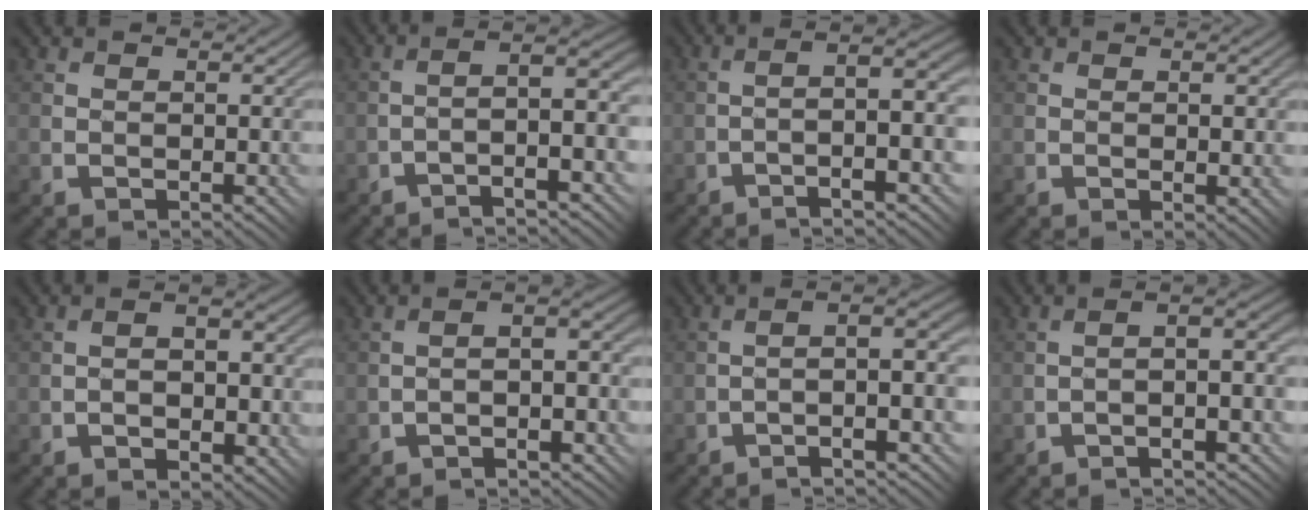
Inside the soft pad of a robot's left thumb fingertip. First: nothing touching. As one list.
[{"total": 6.8, "force": [-2.6, 0.9, 6.2], "torque": [-0.087, 0.027, -0.050]}, {"total": 8.2, "force": [-2.2, 1.0, 7.9], "torque": [-0.111, 0.030, -0.040]}, {"total": 1.5, "force": [0.0, 0.5, 1.4], "torque": [-0.018, -0.004, 0.007]}, {"total": 4.5, "force": [-1.4, 2.4, 3.6], "torque": [-0.051, 0.000, -0.017]}, {"total": 4.4, "force": [-1.7, 1.7, 3.7], "torque": [-0.057, 0.009, -0.031]}, {"total": 6.6, "force": [-2.2, 0.9, 6.2], "torque": [-0.086, 0.024, -0.041]}, {"total": 4.4, "force": [-1.6, 0.8, 4.1], "torque": [-0.062, 0.013, -0.032]}]